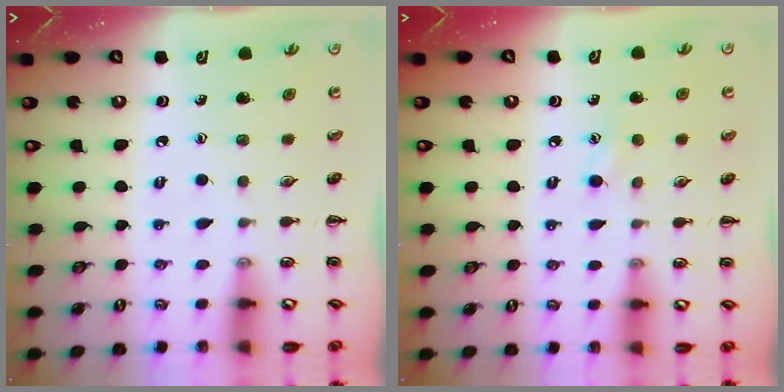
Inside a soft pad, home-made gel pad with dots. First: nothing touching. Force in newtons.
{"total": 2.4, "press": 2.3, "slide": 0.8}